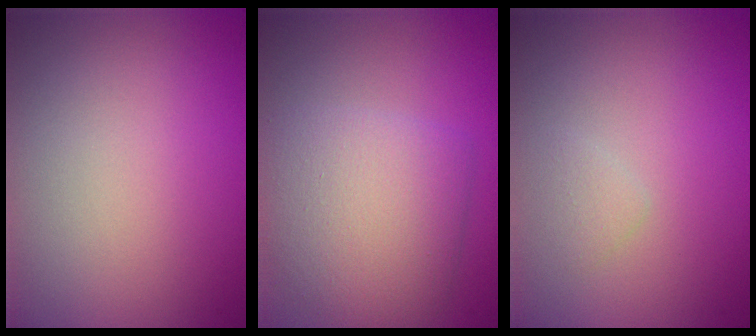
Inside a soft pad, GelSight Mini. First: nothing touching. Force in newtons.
{"total": 5.9, "press": 5.9, "slide": 0.2}
{"total": 0.8, "press": 0.8, "slide": 0.1}